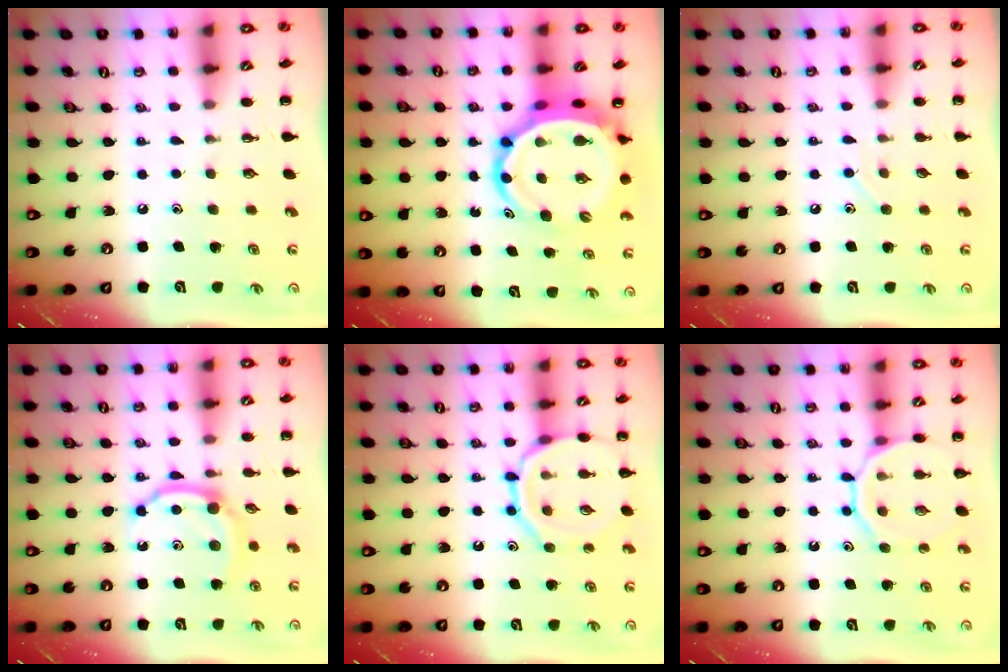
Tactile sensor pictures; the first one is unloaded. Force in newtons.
{"total": 9.1, "press": 8.7, "slide": 2.5}
{"total": 3.8, "press": 3.7, "slide": 1.1}
{"total": 7.9, "press": 7.8, "slide": 0.9}
{"total": 12.8, "press": 12.8, "slide": 0.8}
{"total": 12.1, "press": 12.0, "slide": 1.3}